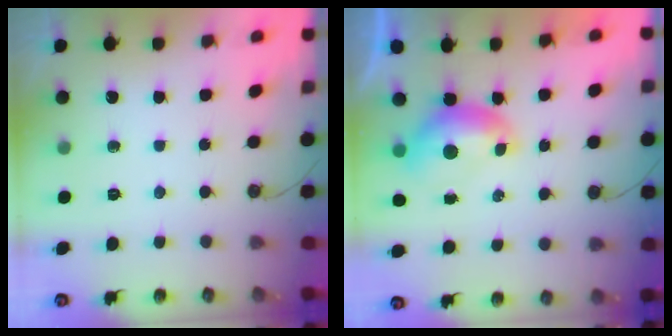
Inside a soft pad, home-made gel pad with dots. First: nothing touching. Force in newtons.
{"total": 0.6, "press": 0.4, "slide": 0.4}